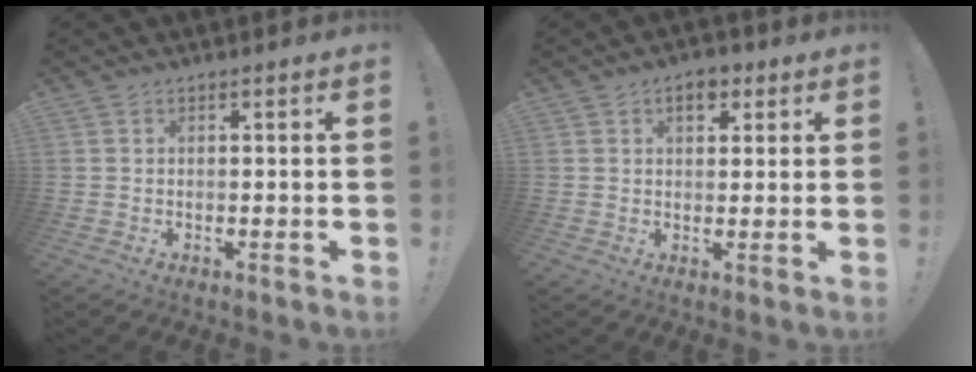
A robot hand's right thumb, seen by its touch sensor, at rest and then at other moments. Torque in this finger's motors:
{"motor_torque": [0.41, 1.12, 0.09, -0.11, 0.00]}